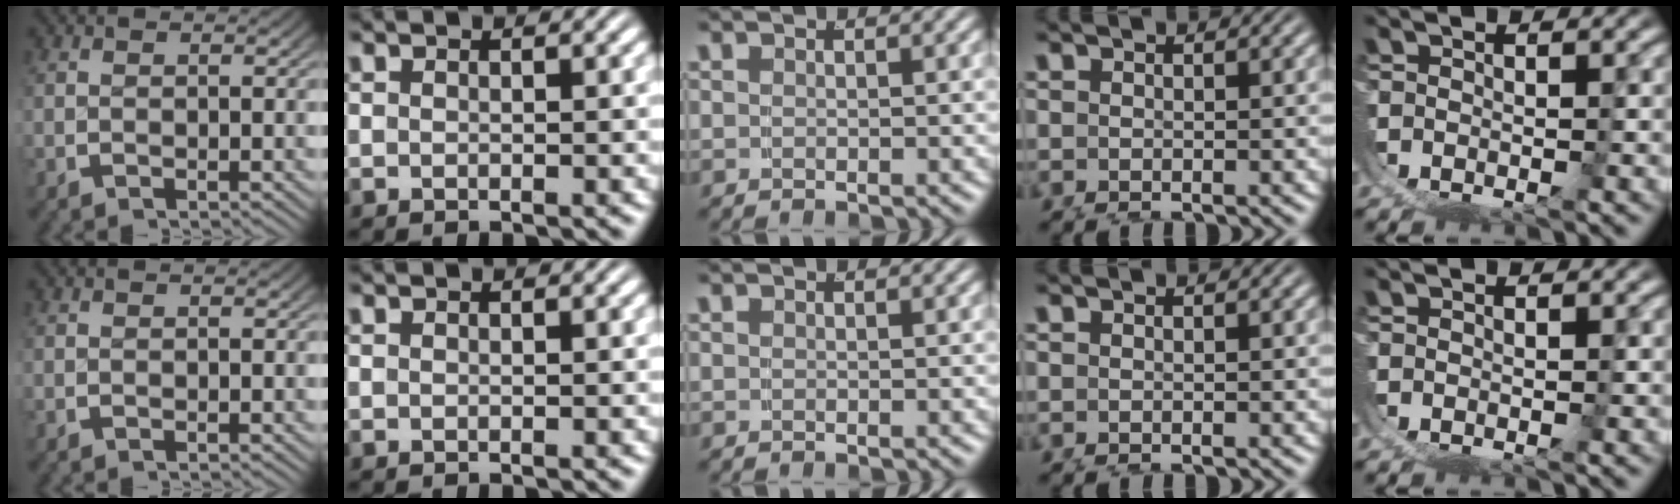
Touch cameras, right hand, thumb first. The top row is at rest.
{}